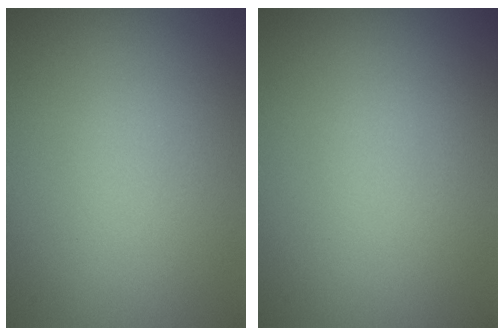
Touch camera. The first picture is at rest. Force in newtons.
{"total": 0.0}